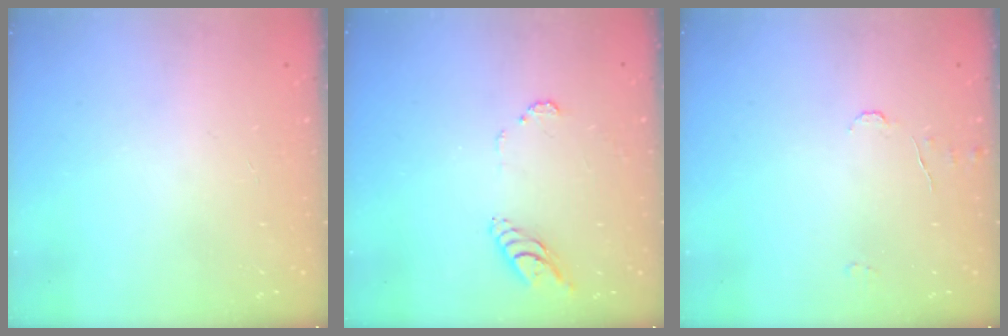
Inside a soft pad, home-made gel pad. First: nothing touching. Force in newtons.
{"total": 8.9, "press": 8.8, "slide": 0.8}
{"total": 5.4, "press": 5.4, "slide": 0.5}